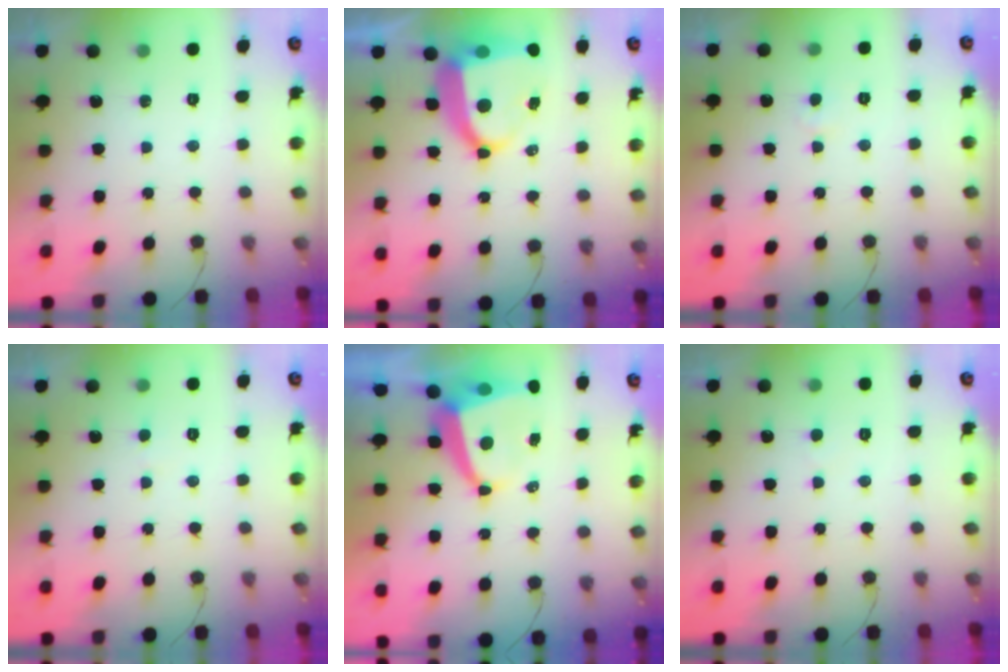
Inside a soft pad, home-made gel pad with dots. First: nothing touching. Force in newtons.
{"total": 11.4, "press": 11.2, "slide": 1.5}
{"total": 3.1, "press": 3.0, "slide": 0.3}
{"total": 2.0, "press": 2.0, "slide": 0.1}
{"total": 5.8, "press": 5.8, "slide": 0.8}
{"total": 2.0, "press": 2.0, "slide": 0.2}